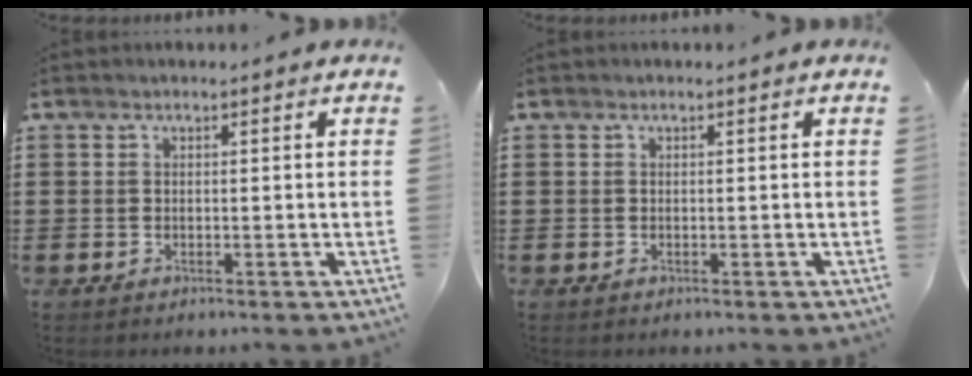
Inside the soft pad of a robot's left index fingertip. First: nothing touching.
{"total": 0.0}